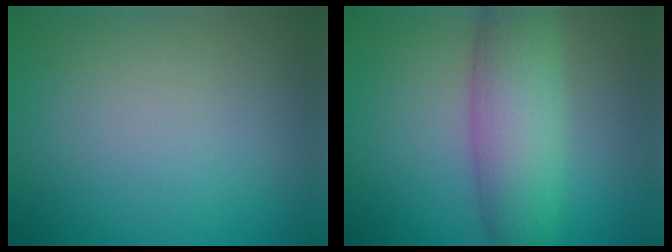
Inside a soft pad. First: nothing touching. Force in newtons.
{"total": 6.7, "press": 6.7, "slide": 0.1}